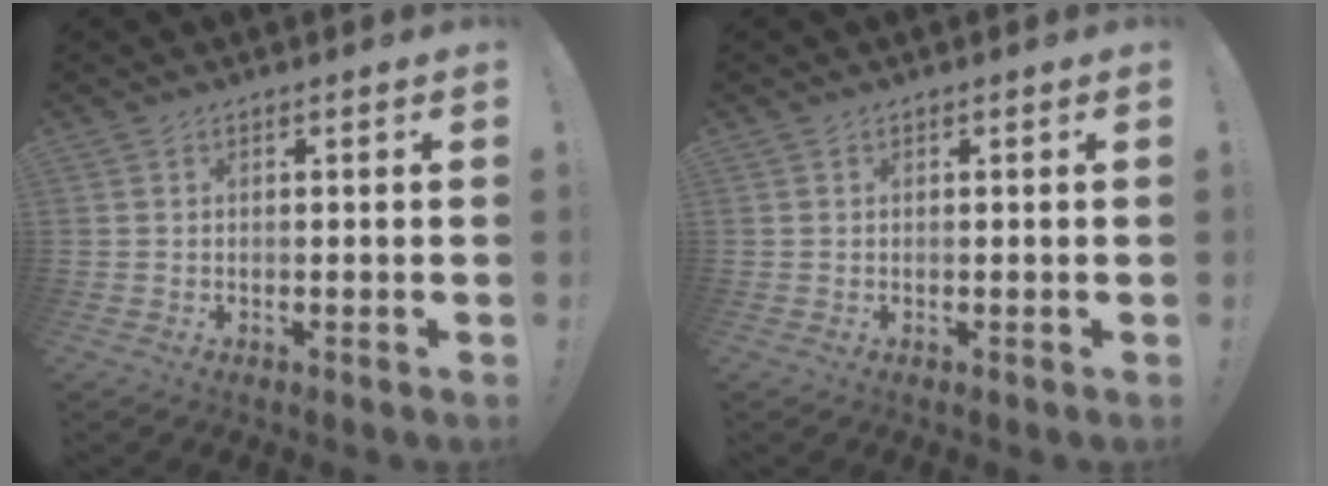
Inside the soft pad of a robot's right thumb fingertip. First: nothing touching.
{"total": 0.0}